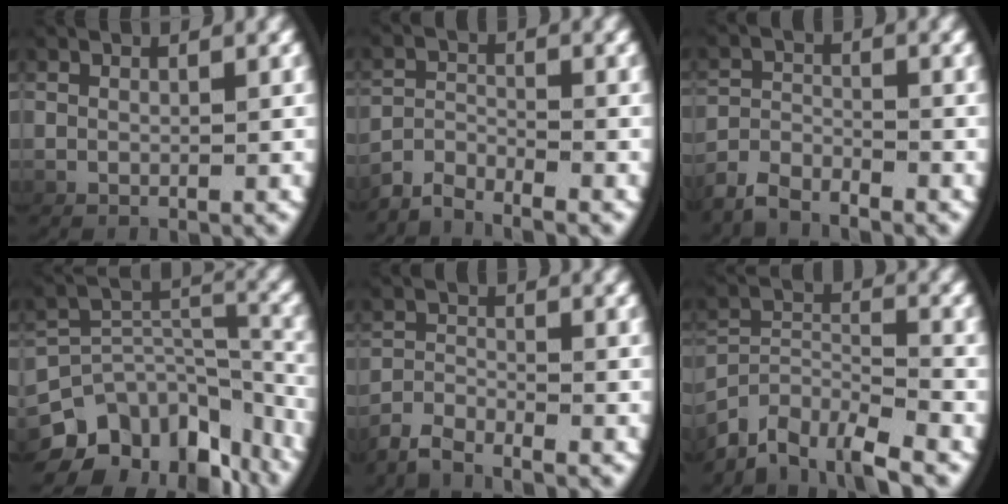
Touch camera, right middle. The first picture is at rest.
{"total": 3.2, "force": [-3.1, 0.2, 0.7], "torque": [-0.010, -0.003, -0.059]}
{"total": 3.3, "force": [-3.2, 0.5, 0.5], "torque": [-0.008, 0.000, -0.060]}
{"total": 12.0, "force": [-5.2, 8.5, 6.8], "torque": [-0.115, -0.035, -0.076]}
{"total": 3.0, "force": [-2.9, 0.3, 0.7], "torque": [-0.013, -0.002, -0.056]}
{"total": 7.9, "force": [-4.9, 4.5, 4.3], "torque": [-0.086, -0.034, -0.072]}